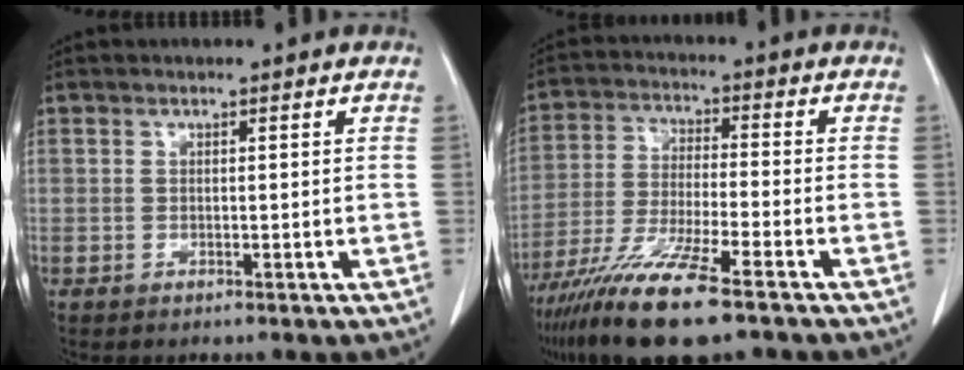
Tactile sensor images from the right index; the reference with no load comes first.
{"total": 13.8, "force": [-9.4, 1.0, 10.1], "torque": [-0.203, -0.040, -0.171]}